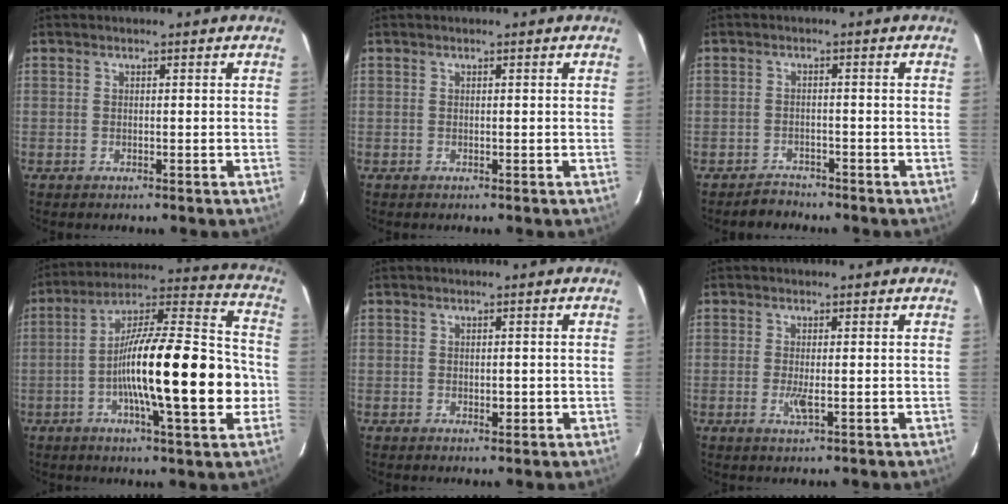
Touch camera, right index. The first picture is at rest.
{"total": 0.0}
{"total": 2.3, "force": [-2.1, 1.0, -0.3], "torque": [0.002, 0.001, -0.034]}
{"total": 22.0, "force": [-4.1, 2.9, 21.5], "torque": [-0.331, 0.015, -0.066]}
{"total": 1.4, "force": [-0.2, 0.7, 1.2], "torque": [-0.018, -0.001, 0.000]}
{"total": 2.0, "force": [-0.4, 0.1, 1.9], "torque": [-0.042, -0.006, -0.007]}